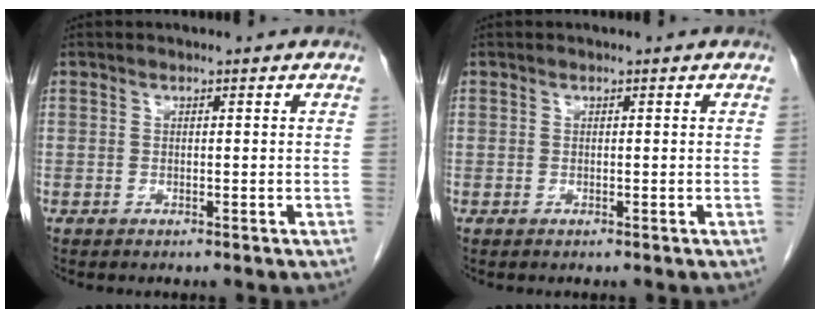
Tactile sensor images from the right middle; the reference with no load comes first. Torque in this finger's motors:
{"motor_torque": [-0.10, 0.06, 0.00, 0.00]}